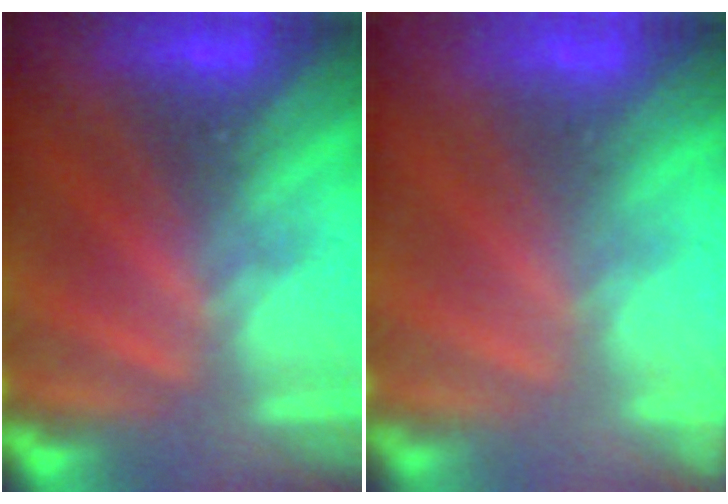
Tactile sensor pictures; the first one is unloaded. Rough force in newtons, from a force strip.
{"total": 5.9}